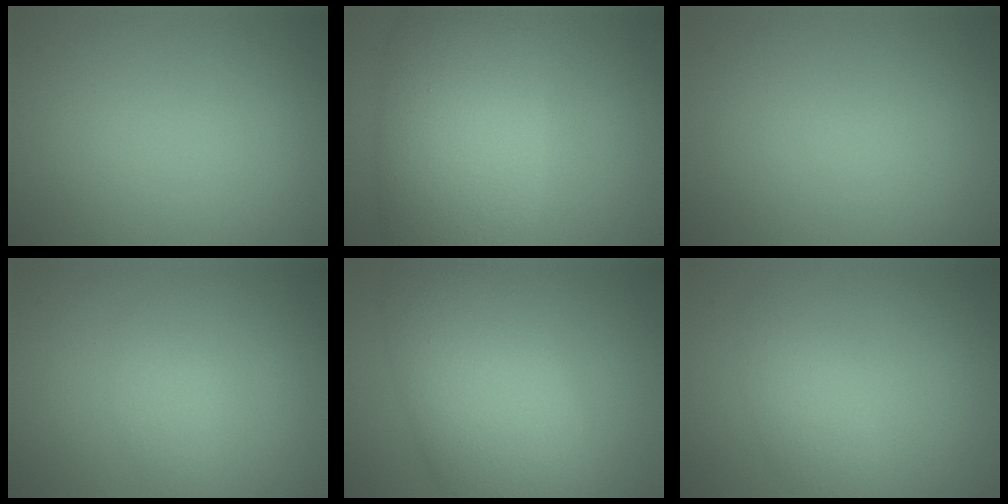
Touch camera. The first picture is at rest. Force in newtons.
{"total": 11.2, "press": 11.2, "slide": 0.2}
{"total": 0.0}
{"total": 1.6, "press": 1.6, "slide": 0.1}
{"total": 10.5, "press": 10.5, "slide": 0.5}
{"total": 2.3, "press": 2.3, "slide": 0.1}